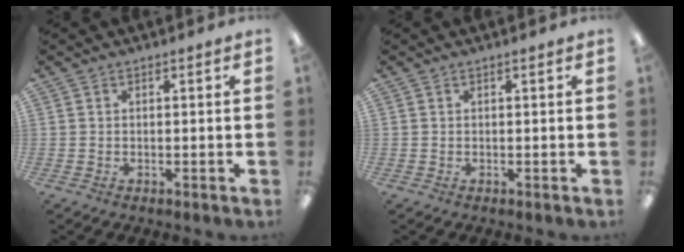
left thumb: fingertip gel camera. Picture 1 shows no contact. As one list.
[{"total": 0.0}]